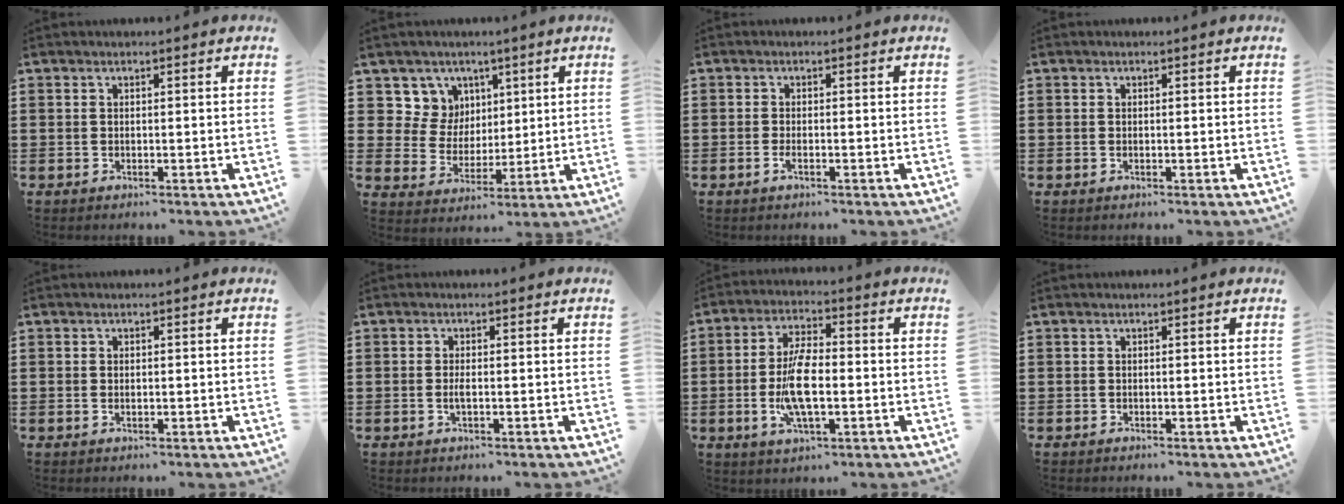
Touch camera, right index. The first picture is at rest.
{"total": 7.3, "force": [3.4, 6.4, 0.7], "torque": [-0.049, -0.009, 0.064]}
{"total": 1.3, "force": [-0.5, 0.3, 1.1], "torque": [-0.028, -0.007, -0.010]}
{"total": 0.0}
{"total": 0.5, "force": [0.0, 0.3, 0.4], "torque": [-0.010, 0.001, 0.001]}
{"total": 1.3, "force": [-0.3, 0.3, 1.2], "torque": [-0.031, -0.003, -0.007]}
{"total": 9.4, "force": [-1.4, 3.4, 8.7], "torque": [-0.187, -0.011, -0.029]}
{"total": 0.0}